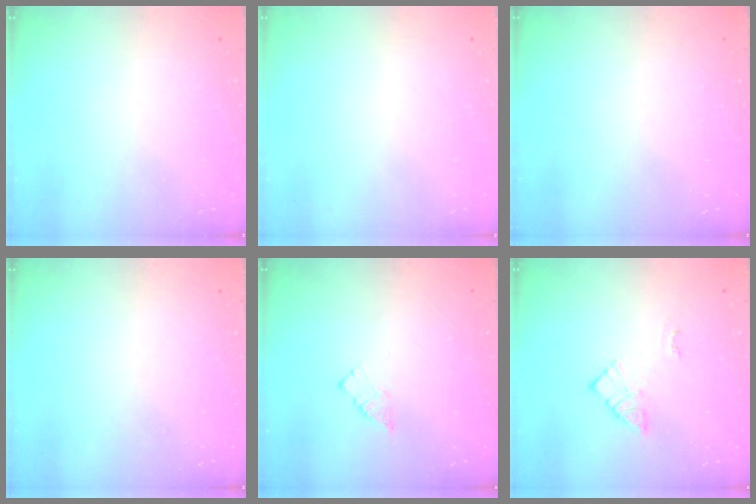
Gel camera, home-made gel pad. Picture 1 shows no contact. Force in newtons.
{"total": 1.8, "press": 1.8, "slide": 0.1}
{"total": 0.0}
{"total": 0.0}
{"total": 3.6, "press": 3.6, "slide": 0.4}
{"total": 8.5, "press": 8.5, "slide": 0.6}